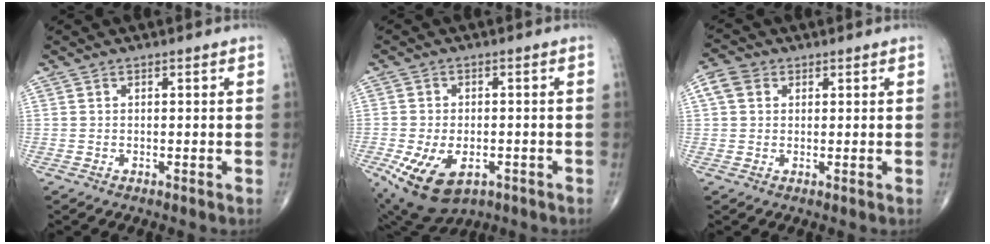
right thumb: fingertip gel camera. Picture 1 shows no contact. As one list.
[{"total": 11.7, "force": [-4.7, 6.8, 8.3], "torque": [-0.153, 0.003, -0.066]}, {"total": 4.1, "force": [1.3, 3.3, 2.0], "torque": [-0.035, 0.010, 0.022]}]